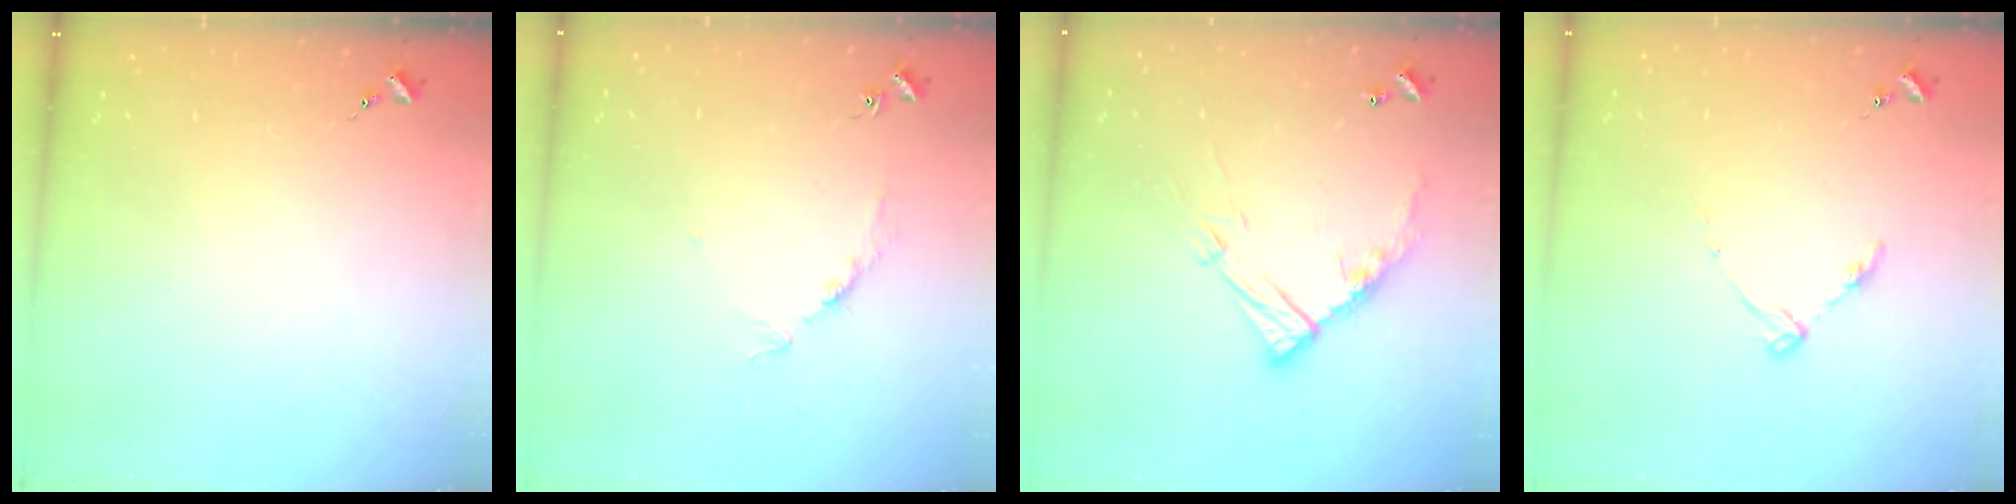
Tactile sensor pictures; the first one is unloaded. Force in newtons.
{"total": 3.3, "press": 3.3, "slide": 0.4}
{"total": 15.4, "press": 15.3, "slide": 1.3}
{"total": 4.6, "press": 4.5, "slide": 0.6}